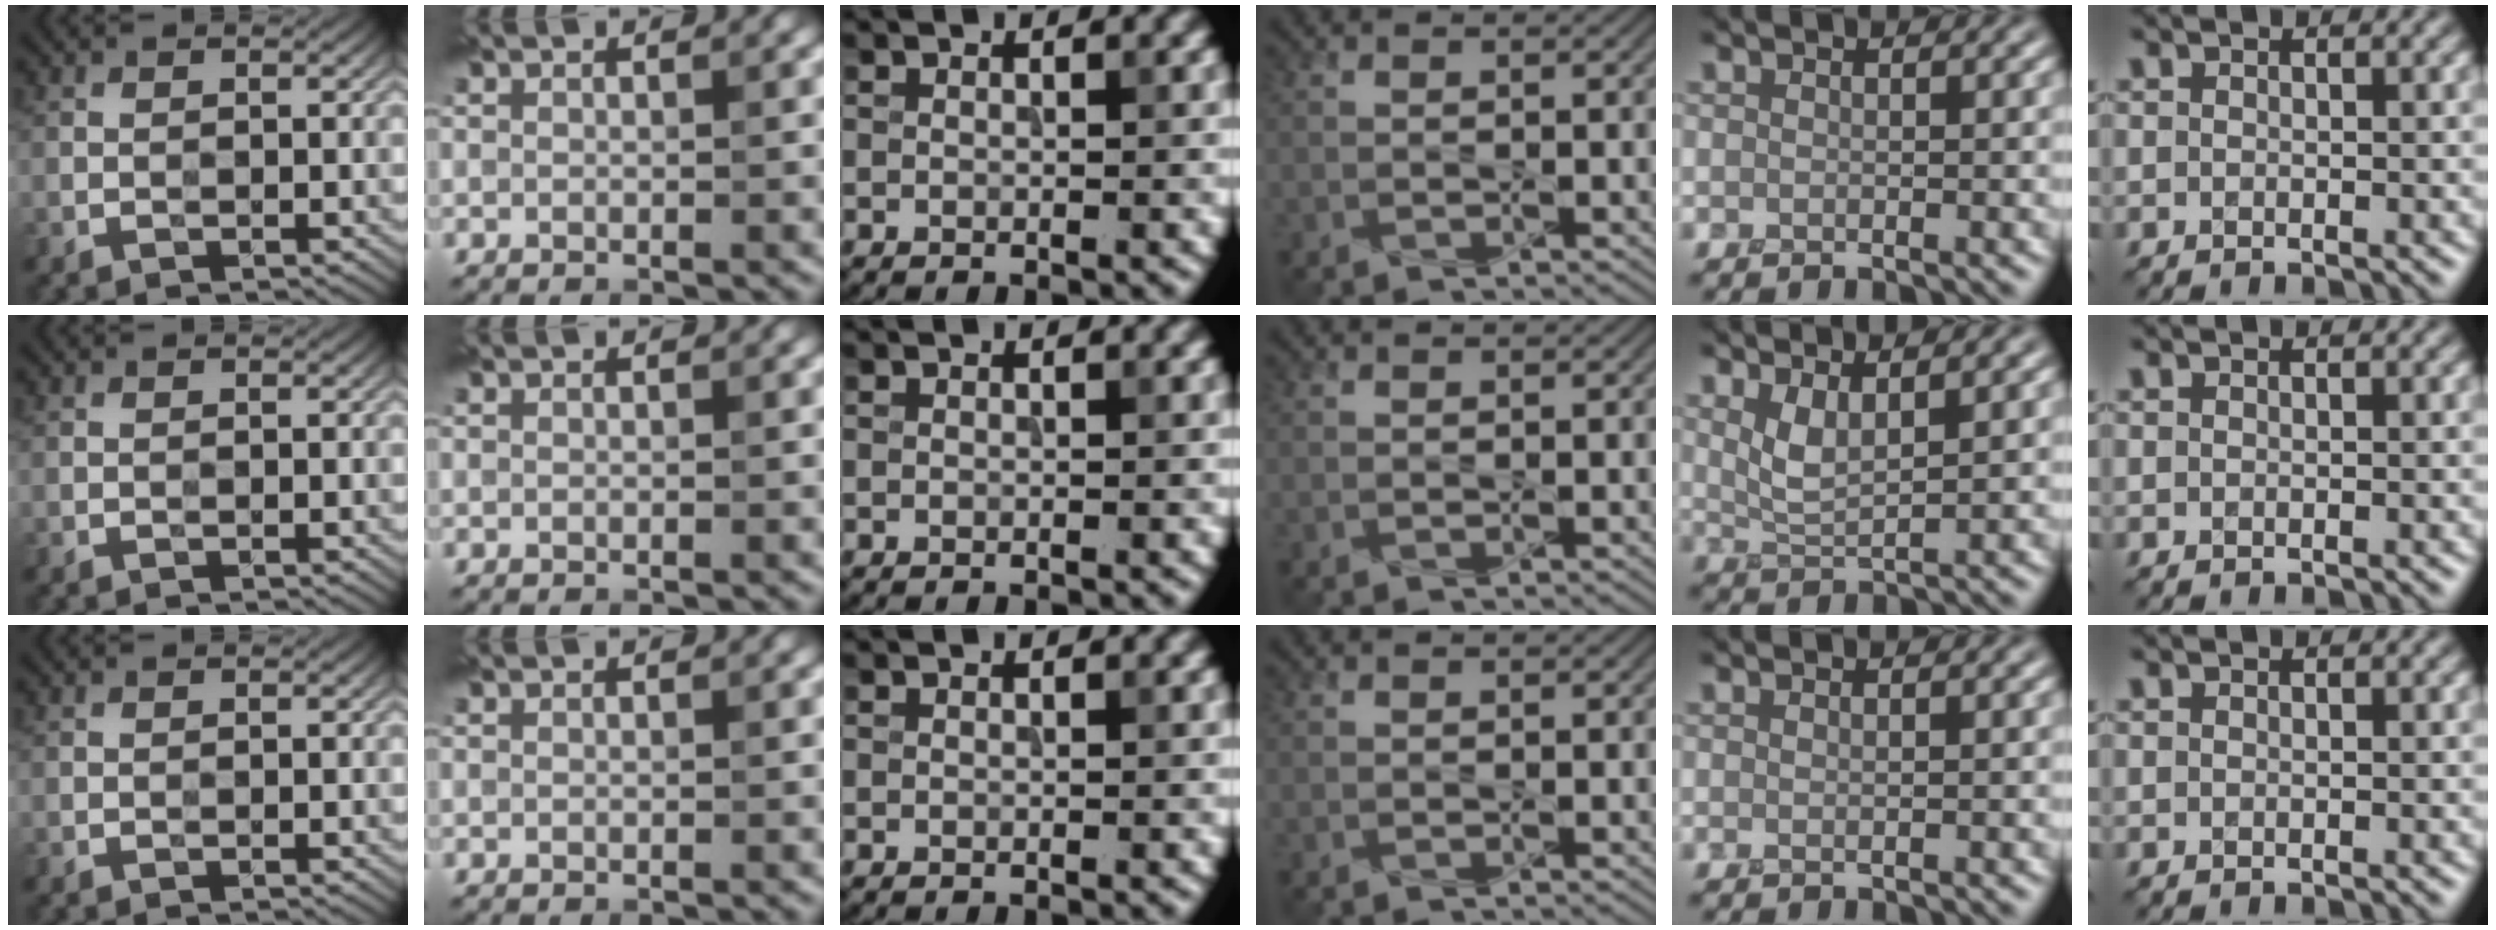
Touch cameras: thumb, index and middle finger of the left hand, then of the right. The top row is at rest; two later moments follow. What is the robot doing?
{"motion": "press", "object": "sticky note"}